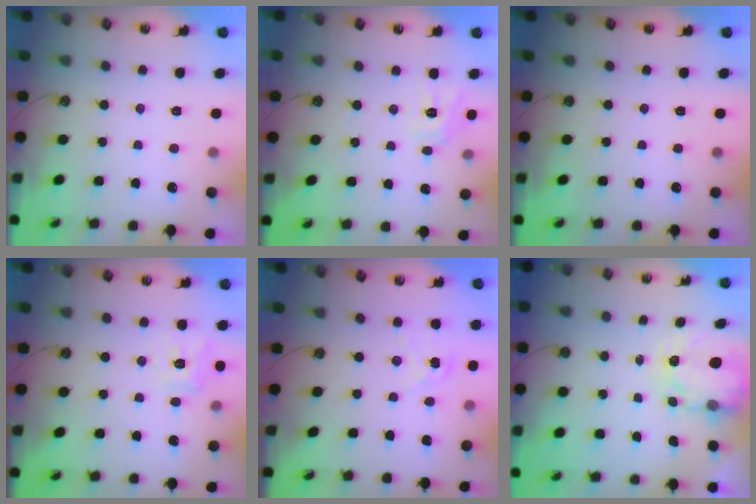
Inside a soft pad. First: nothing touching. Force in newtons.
{"total": 9.1, "press": 9.0, "slide": 0.7}
{"total": 0.0}
{"total": 10.4, "press": 10.4, "slide": 1.1}
{"total": 1.6, "press": 1.6, "slide": 0.2}
{"total": 4.0, "press": 4.0, "slide": 0.1}